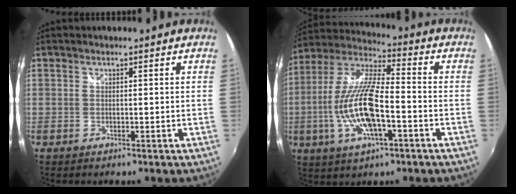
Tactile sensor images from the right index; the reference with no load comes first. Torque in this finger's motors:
{"motor_torque": [2.14, 0.00, 1.05, 0.21]}